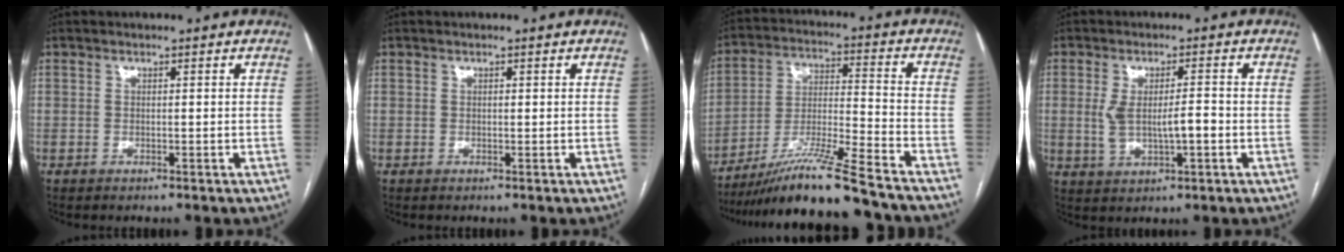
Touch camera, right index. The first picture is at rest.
{"total": 0.0}
{"total": 15.6, "force": [-12.9, -0.9, 8.6], "torque": [-0.162, -0.012, -0.227]}
{"total": 6.3, "force": [-0.6, 1.9, 6.0], "torque": [-0.116, 0.007, -0.001]}